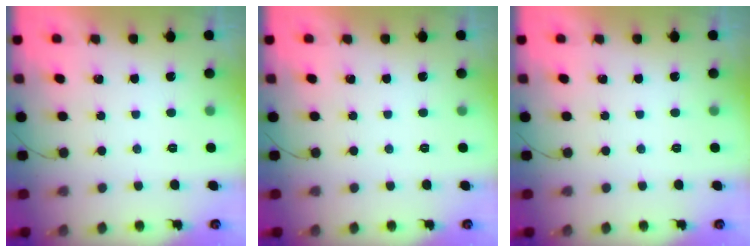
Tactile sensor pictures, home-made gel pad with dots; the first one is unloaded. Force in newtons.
{"total": 0.0}
{"total": 0.0}